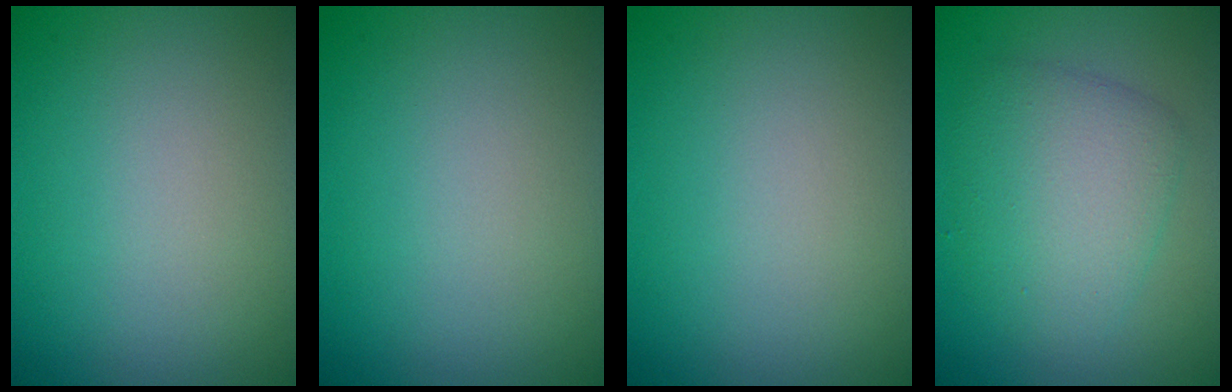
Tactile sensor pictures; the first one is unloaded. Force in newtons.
{"total": 0.0}
{"total": 0.0}
{"total": 4.9, "press": 4.9, "slide": 0.1}